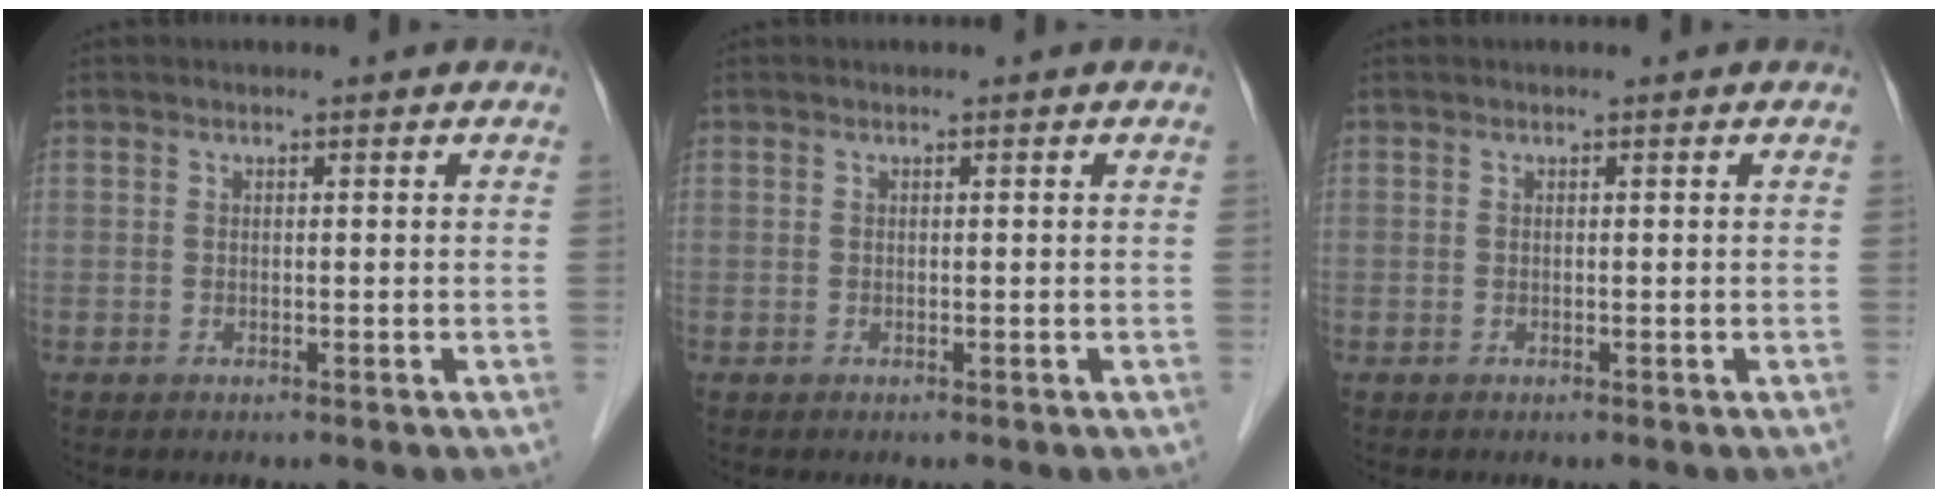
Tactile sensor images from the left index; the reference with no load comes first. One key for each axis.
{"total": 0.0}
{"total": 0.0}